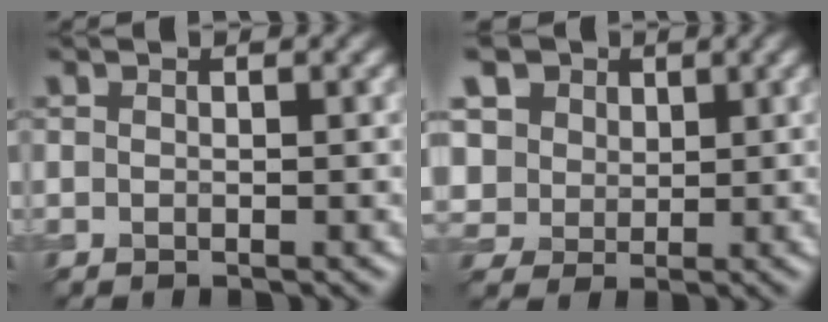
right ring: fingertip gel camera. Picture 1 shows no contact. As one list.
[{"total": 9.4, "force": [4.8, 7.2, 3.9], "torque": [-0.098, 0.015, 0.064]}]